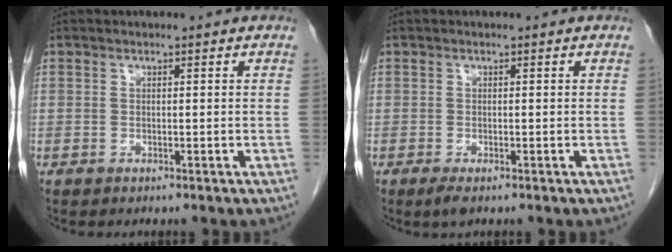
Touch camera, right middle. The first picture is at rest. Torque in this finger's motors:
{"motor_torque": [0.11, -0.26, 0.06, 0.03]}